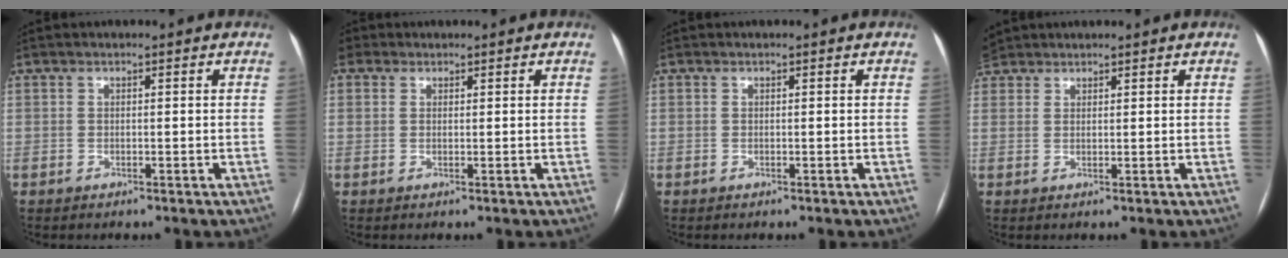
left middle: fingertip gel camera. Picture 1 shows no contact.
{"total": 2.4, "force": [1.1, 2.0, 0.6], "torque": [-0.014, 0.012, 0.019]}
{"total": 0.0}
{"total": 3.8, "force": [3.3, 1.8, 0.5], "torque": [-0.018, 0.018, 0.066]}